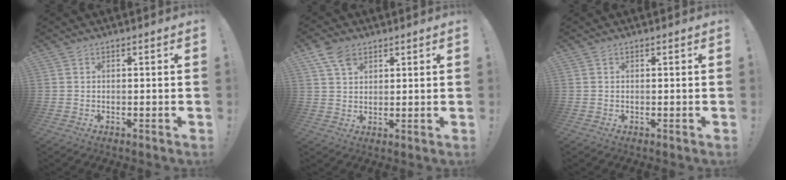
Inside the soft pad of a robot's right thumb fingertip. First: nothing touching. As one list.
[{"total": 5.9, "force": [3.6, 3.5, 3.1], "torque": [-0.060, -0.010, 0.069]}, {"total": 0.0}]